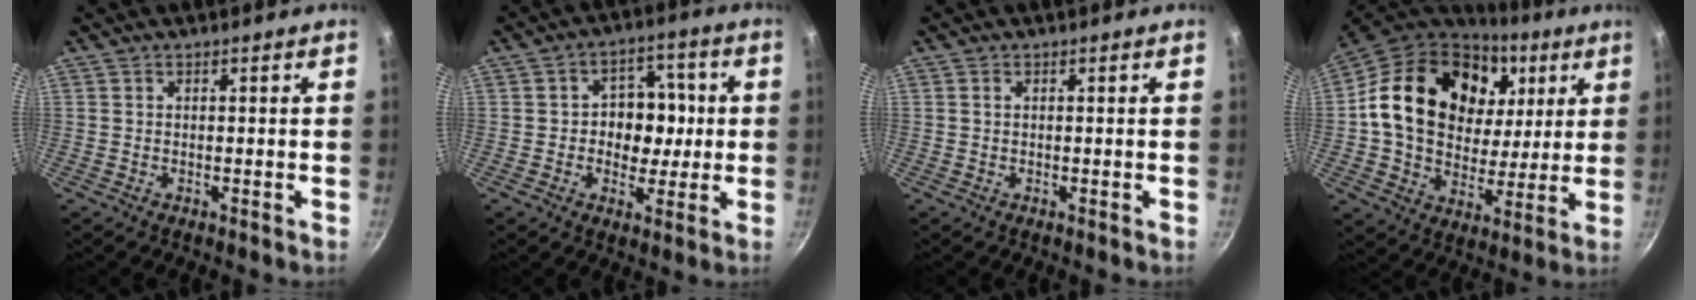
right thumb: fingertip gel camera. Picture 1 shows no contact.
{"total": 9.9, "force": [0.1, 7.8, 6.0], "torque": [-0.031, 0.009, -0.006]}
{"total": 0.6, "force": [0.2, 0.4, 0.5], "torque": [-0.009, 0.002, 0.003]}
{"total": 26.3, "force": [8.0, 19.1, 16.3], "torque": [-0.267, 0.001, 0.136]}